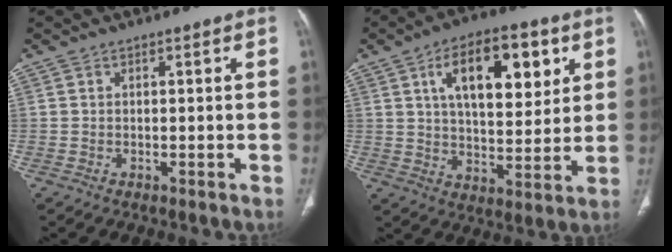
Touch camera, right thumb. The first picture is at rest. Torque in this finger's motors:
{"motor_torque": [0.69, 4.32, 1.14, -0.01, 0.13]}